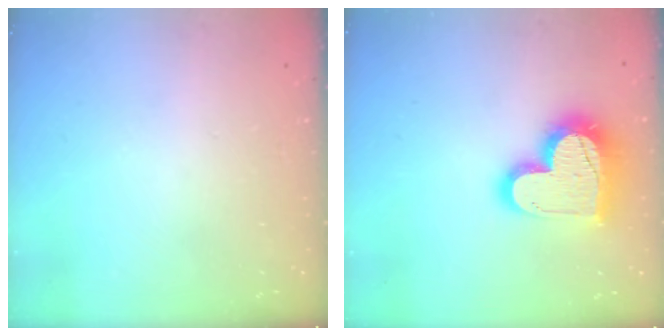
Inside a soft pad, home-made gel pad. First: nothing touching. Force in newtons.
{"total": 18.3, "press": 18.2, "slide": 1.2}